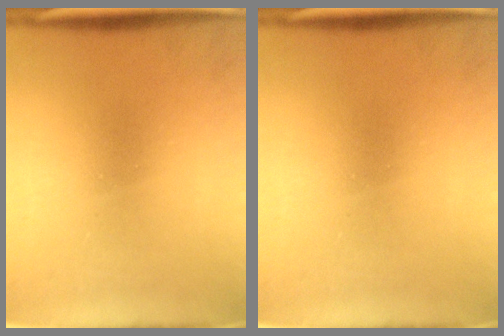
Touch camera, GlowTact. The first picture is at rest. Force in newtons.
{"total": 0.0}